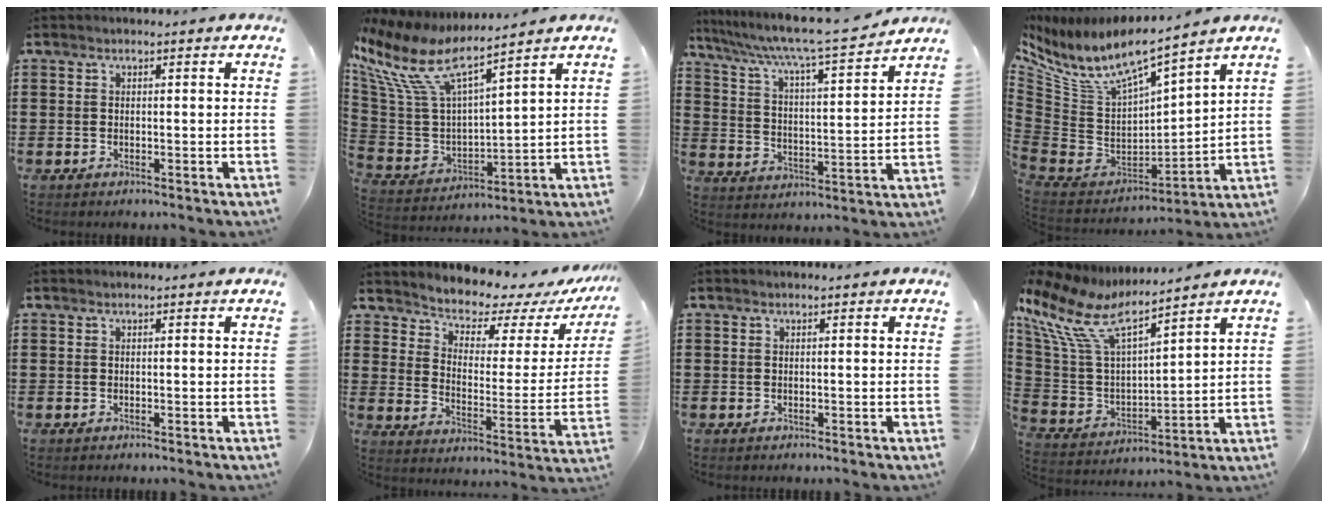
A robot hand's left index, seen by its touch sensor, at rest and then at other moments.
{"total": 10.2, "force": [7.0, 3.3, 6.7], "torque": [-0.169, -0.041, 0.122]}
{"total": 7.6, "force": [6.6, -0.2, 3.7], "torque": [-0.099, -0.044, 0.106]}
{"total": 8.9, "force": [7.1, 2.1, 4.9], "torque": [-0.125, -0.053, 0.125]}
{"total": 0.0}
{"total": 4.6, "force": [4.4, 1.3, 0.6], "torque": [-0.032, -0.043, 0.069]}
{"total": 0.0}
{"total": 11.1, "force": [7.4, 4.4, 7.0], "torque": [-0.183, -0.038, 0.128]}